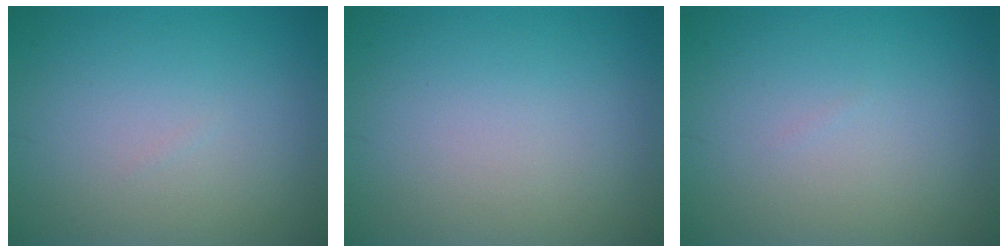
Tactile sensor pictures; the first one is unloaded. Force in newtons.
{"total": 0.0}
{"total": 0.0}